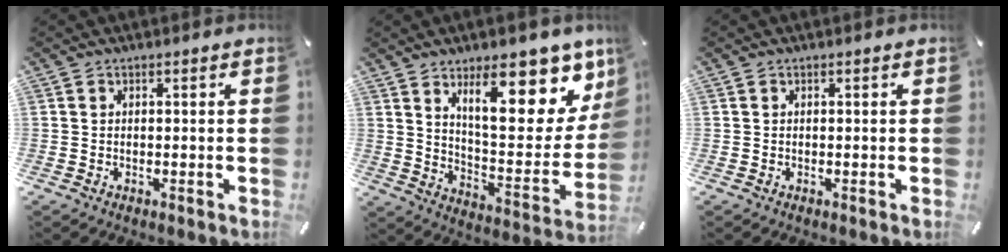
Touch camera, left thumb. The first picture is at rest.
{"total": 21.3, "force": [13.0, 8.3, 14.7], "torque": [-0.198, -0.087, 0.209]}
{"total": 0.0}